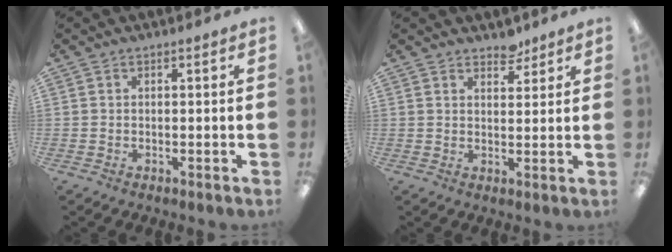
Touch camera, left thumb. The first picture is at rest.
{"total": 4.0, "force": [3.6, 1.6, 0.8], "torque": [0.004, -0.024, 0.063]}